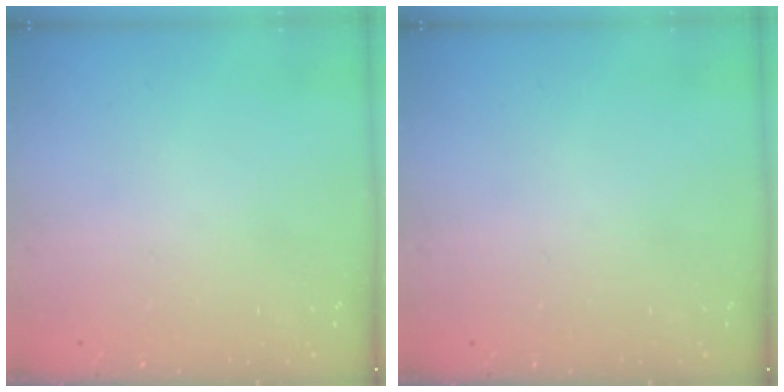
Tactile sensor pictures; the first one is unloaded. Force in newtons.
{"total": 0.0}